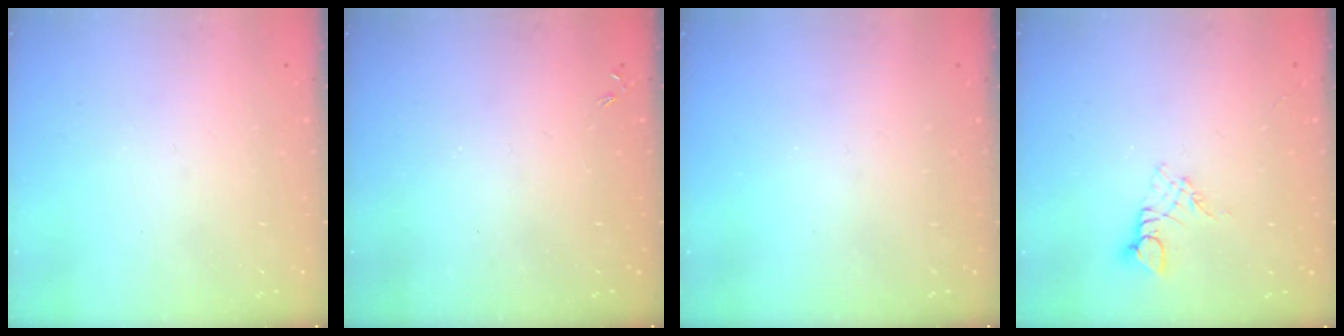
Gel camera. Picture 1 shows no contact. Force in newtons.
{"total": 0.0}
{"total": 0.0}
{"total": 2.8, "press": 2.7, "slide": 0.3}